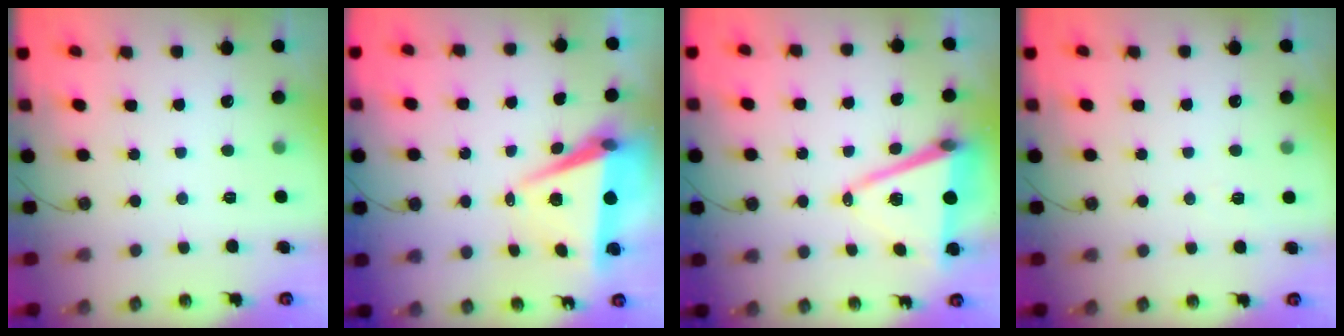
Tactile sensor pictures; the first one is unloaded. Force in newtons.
{"total": 7.6, "press": 6.2, "slide": 4.4}
{"total": 12.0, "press": 11.3, "slide": 4.0}
{"total": 4.5, "press": 3.2, "slide": 3.2}